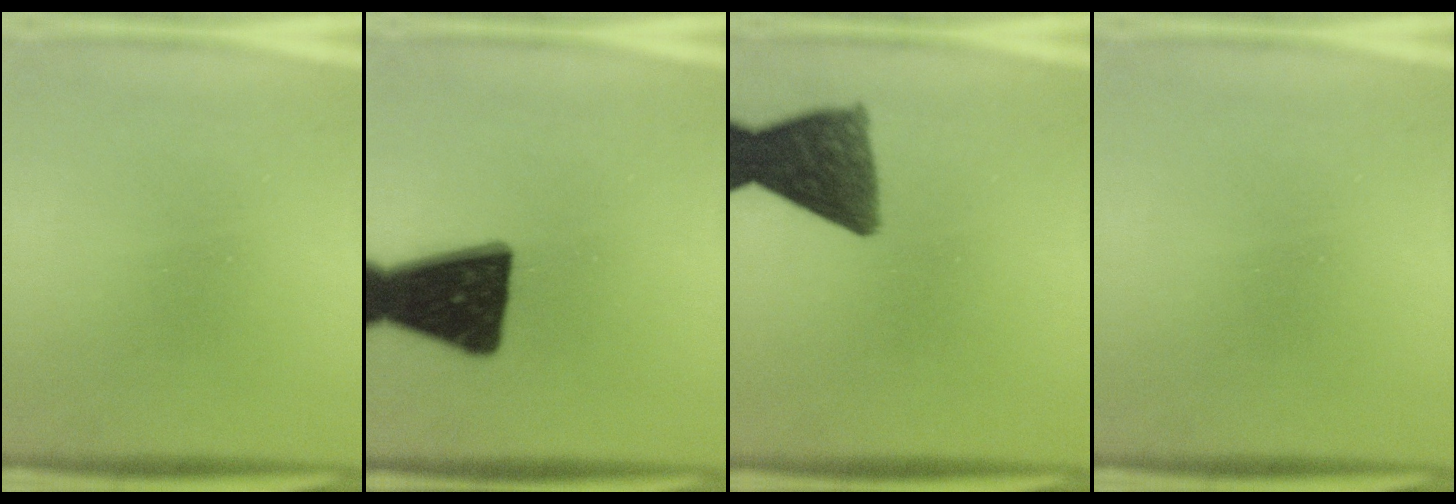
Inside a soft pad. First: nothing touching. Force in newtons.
{"total": 18.5}
{"total": 10.0}
{"total": 0.0}